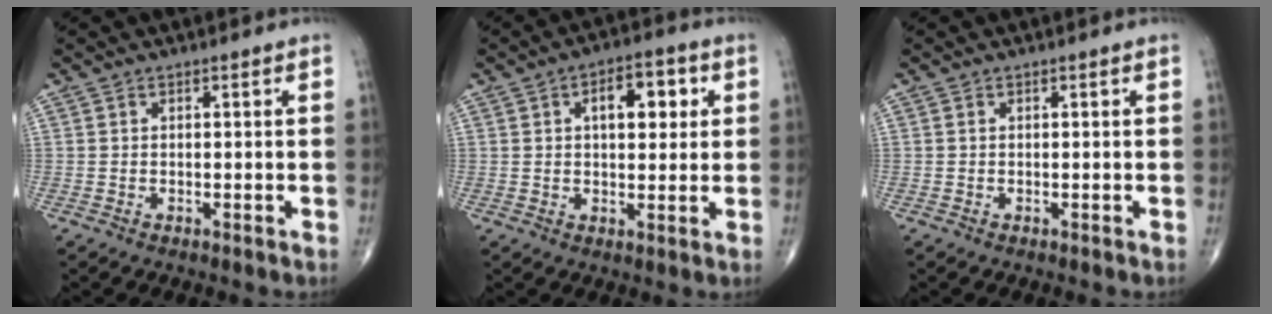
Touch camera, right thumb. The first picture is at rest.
{"total": 8.8, "force": [2.4, 4.6, 7.2], "torque": [-0.074, 0.007, 0.031]}
{"total": 0.0}